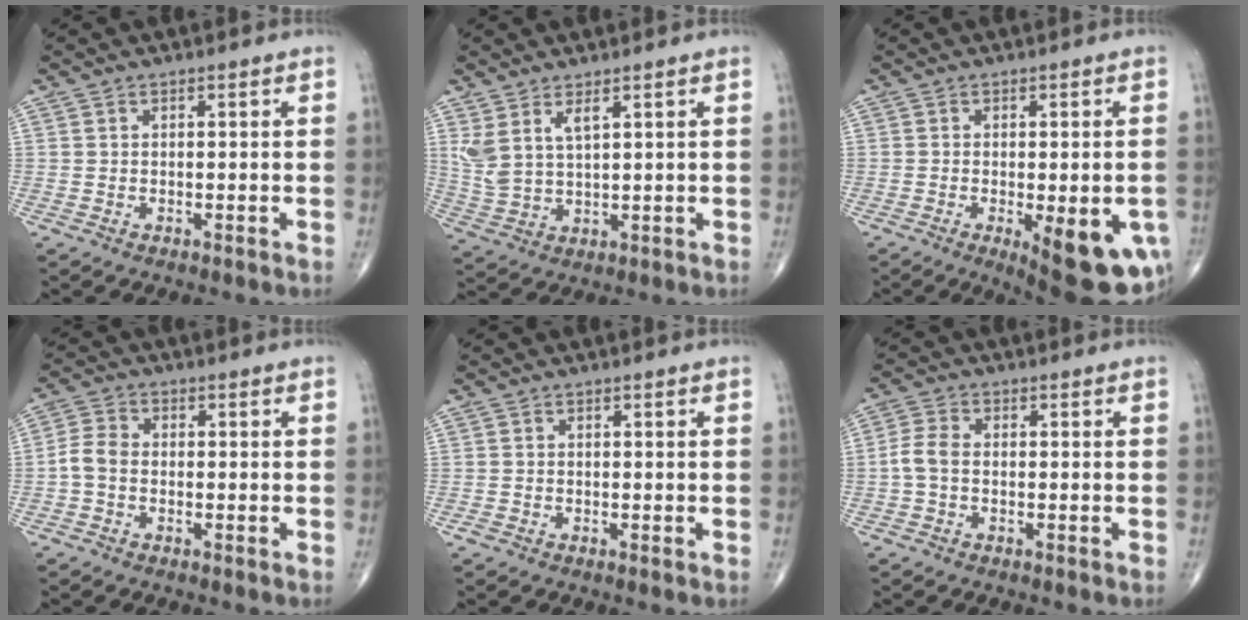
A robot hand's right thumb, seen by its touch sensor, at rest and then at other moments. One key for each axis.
{"total": 6.0, "fx": 3.1, "fy": 2.2, "fz": 4.6, "tx": -0.103, "ty": -0.016, "tz": 0.076}
{"total": 14.8, "fx": -5.1, "fy": 5.3, "fz": 12.9, "tx": -0.118, "ty": -0.004, "tz": -0.049}
{"total": 4.0, "fx": -1.0, "fy": 2.8, "fz": 2.7, "tx": -0.053, "ty": 0.011, "tz": -0.029}
{"total": 0.9, "fx": -0.4, "fy": 0.5, "fz": 0.6, "tx": -0.011, "ty": -0.002, "tz": -0.010}
{"total": 3.8, "fx": -0.7, "fy": 2.4, "fz": 2.9, "tx": -0.063, "ty": 0.010, "tz": -0.021}